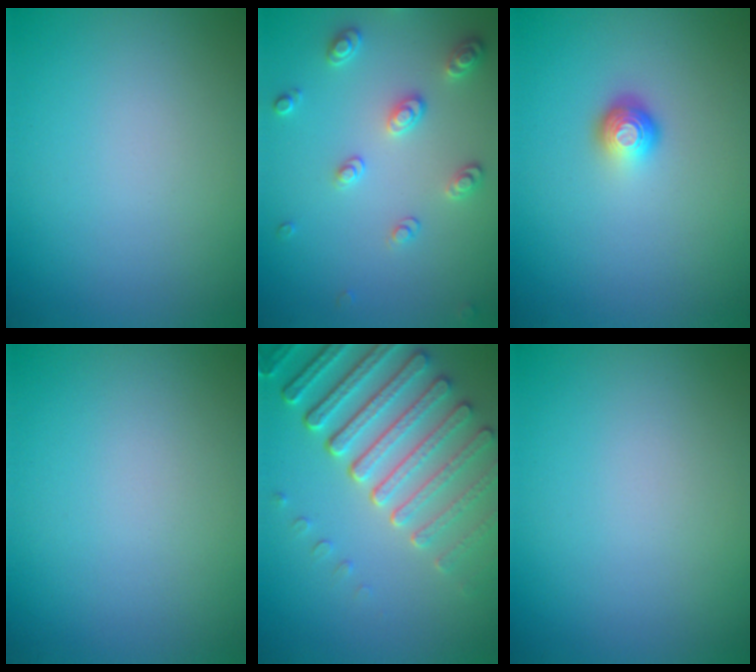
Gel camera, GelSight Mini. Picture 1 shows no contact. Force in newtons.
{"total": 2.8, "press": 2.8, "slide": 0.2}
{"total": 1.8, "press": 1.1, "slide": 1.4}
{"total": 0.0}
{"total": 7.4, "press": 5.5, "slide": 4.9}
{"total": 0.0}